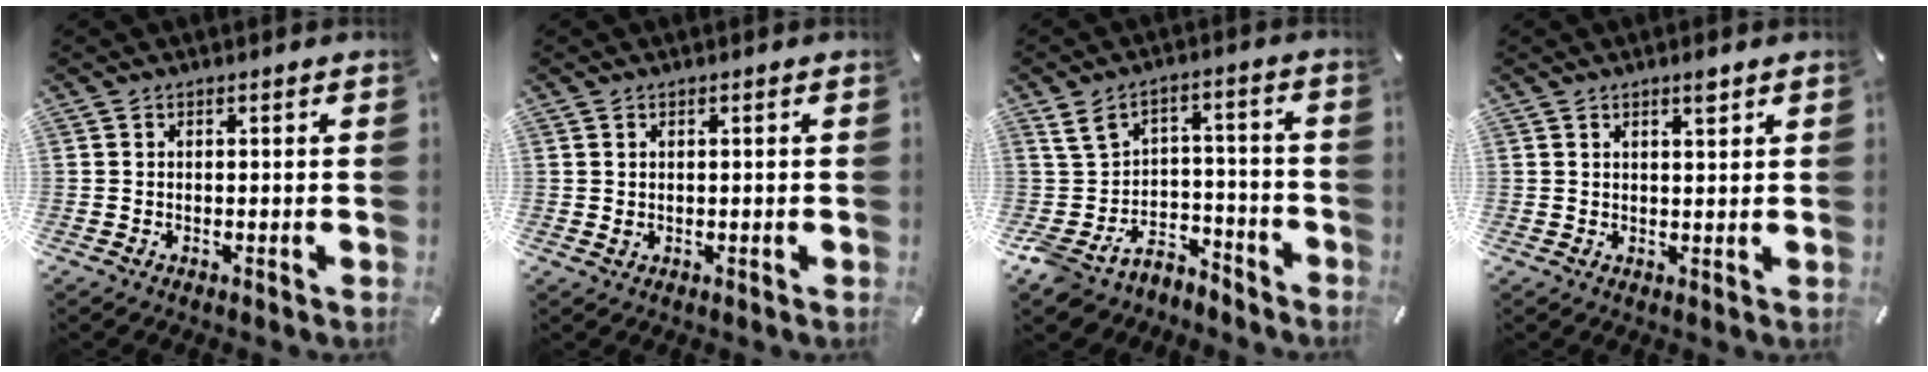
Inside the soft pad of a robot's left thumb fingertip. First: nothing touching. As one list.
[{"total": 0.7, "force": [0.1, 0.4, 0.5], "torque": [-0.009, 0.003, 0.001]}, {"total": 7.3, "force": [-1.1, 6.4, 3.3], "torque": [-0.065, 0.010, -0.018]}, {"total": 2.4, "force": [1.7, 0.5, 1.6], "torque": [-0.027, -0.001, 0.028]}]